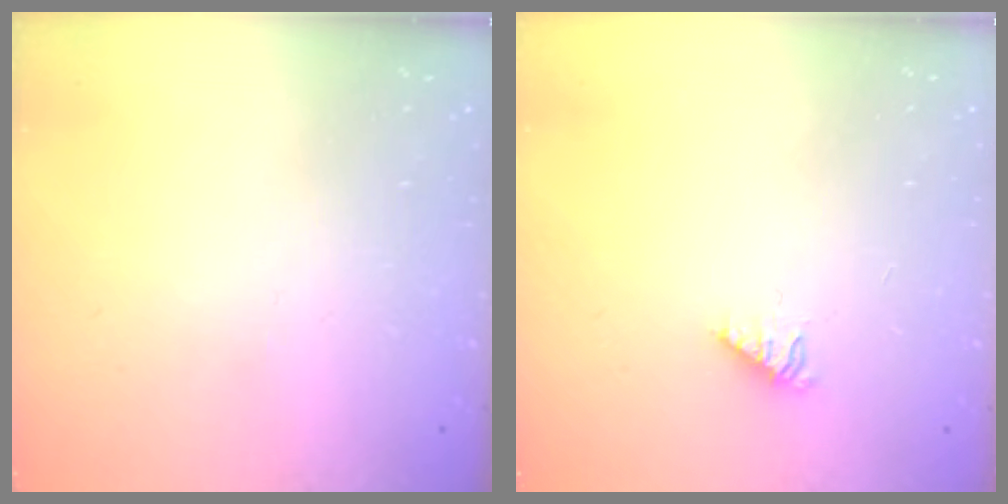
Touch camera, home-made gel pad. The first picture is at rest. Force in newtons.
{"total": 3.2, "press": 3.2, "slide": 0.3}